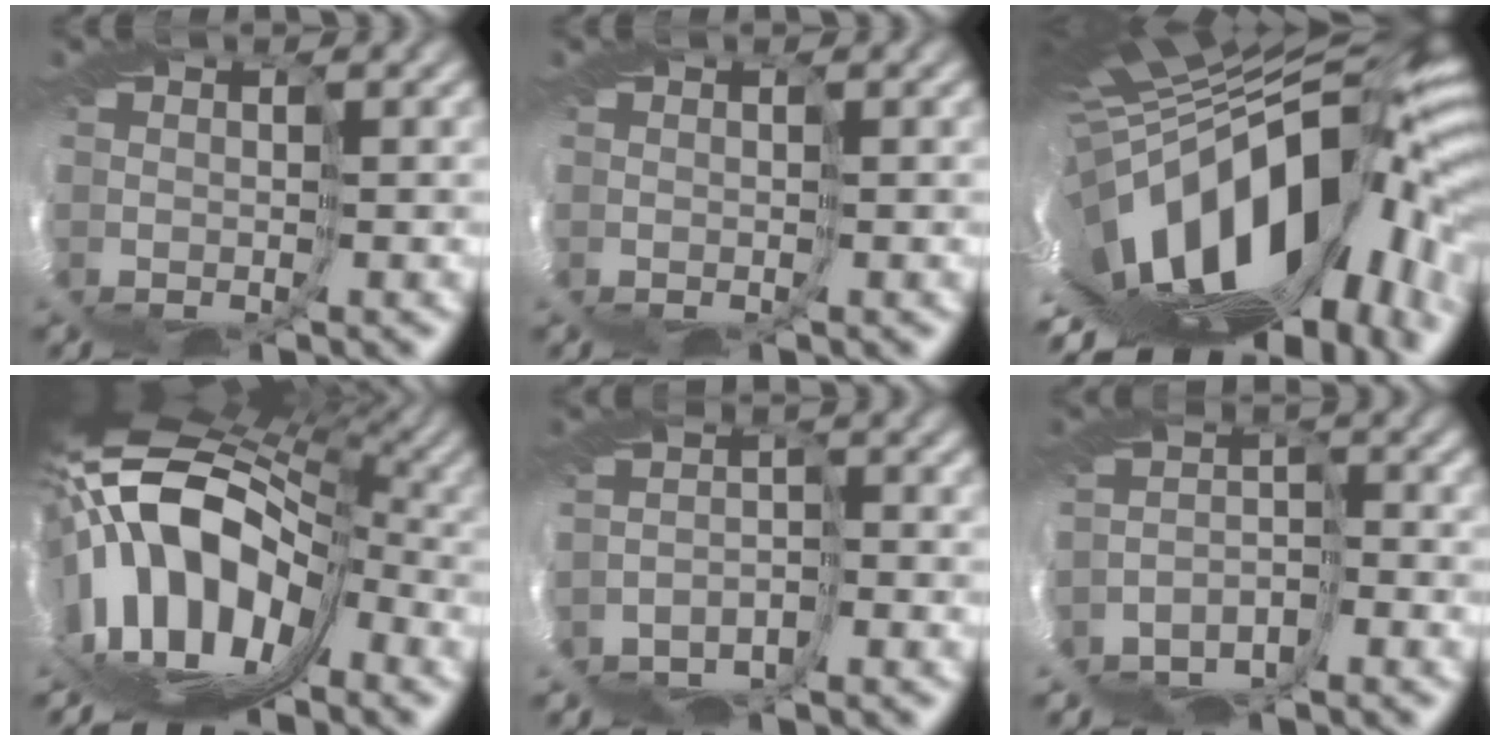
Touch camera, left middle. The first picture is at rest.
{"total": 0.0}
{"total": 11.7, "force": [-3.6, 3.0, 10.7], "torque": [-0.195, -0.042, -0.055]}
{"total": 10.0, "force": [-0.8, 4.8, 8.8], "torque": [-0.181, 0.015, -0.013]}
{"total": 5.3, "force": [-4.4, -1.3, -2.6], "torque": [0.034, -0.015, -0.057]}
{"total": 5.6, "force": [-4.9, -1.3, -2.4], "torque": [0.028, -0.017, -0.066]}